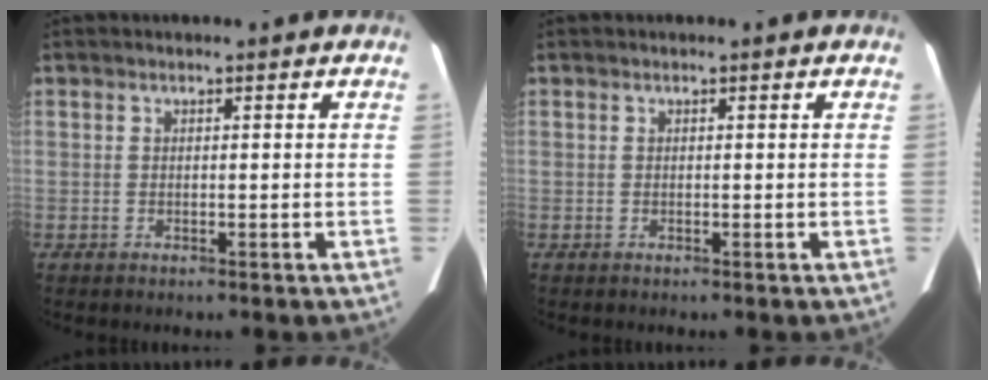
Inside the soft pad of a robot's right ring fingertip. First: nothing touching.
{"total": 0.0}